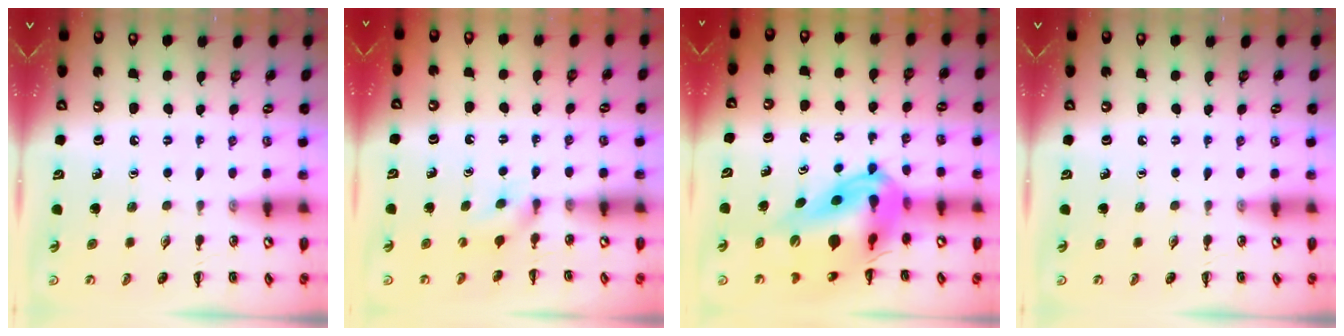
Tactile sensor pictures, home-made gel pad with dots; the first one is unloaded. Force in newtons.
{"total": 3.1, "press": 2.8, "slide": 1.2}
{"total": 16.8, "press": 15.9, "slide": 5.3}
{"total": 0.0}